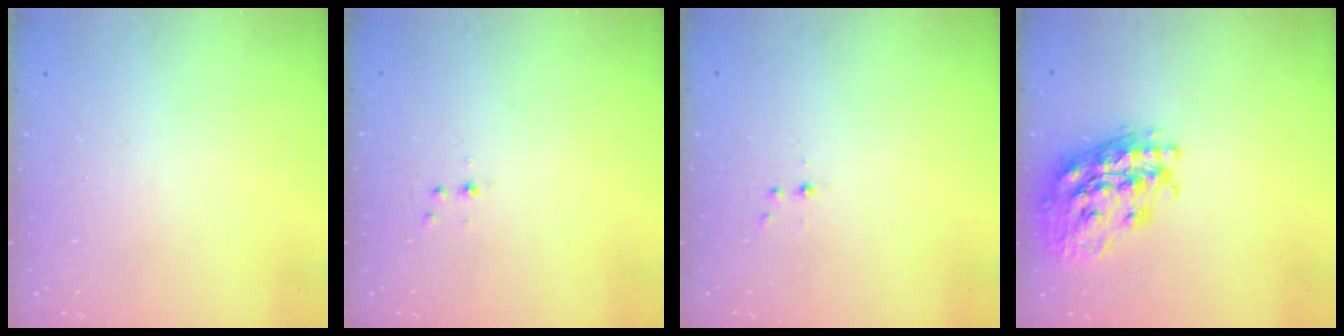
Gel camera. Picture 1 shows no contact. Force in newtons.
{"total": 2.7, "press": 2.3, "slide": 1.4}
{"total": 2.8, "press": 2.4, "slide": 1.5}
{"total": 22.6, "press": 22.6, "slide": 1.8}